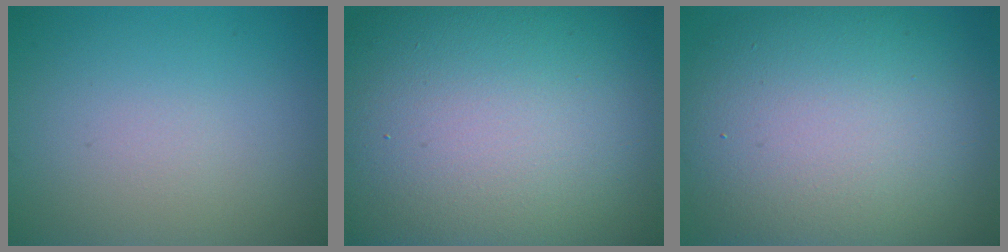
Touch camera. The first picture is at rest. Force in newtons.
{"total": 22.3, "press": 22.3, "slide": 0.7}
{"total": 13.9, "press": 13.9, "slide": 0.8}